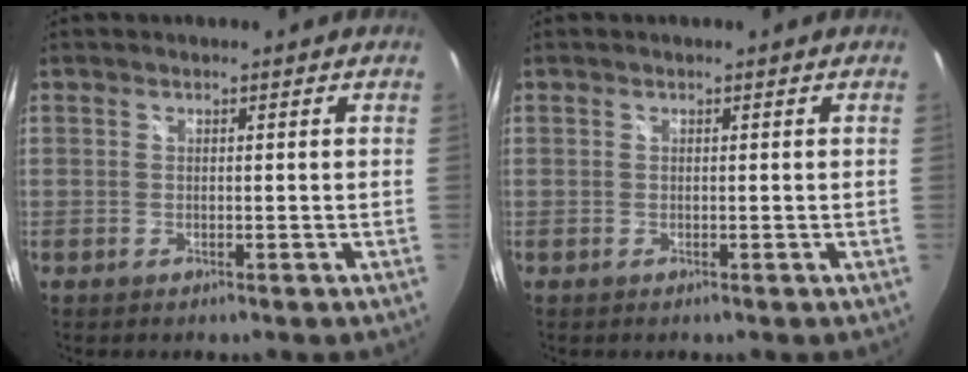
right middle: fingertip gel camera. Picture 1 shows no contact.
{"total": 0.0}